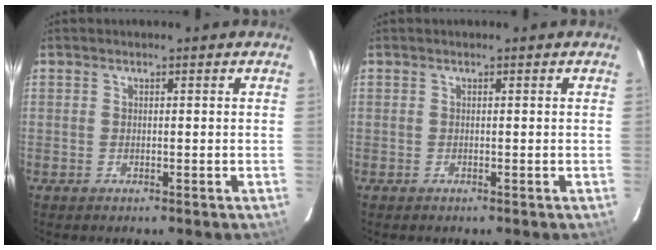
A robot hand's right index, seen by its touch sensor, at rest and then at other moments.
{"total": 0.0}